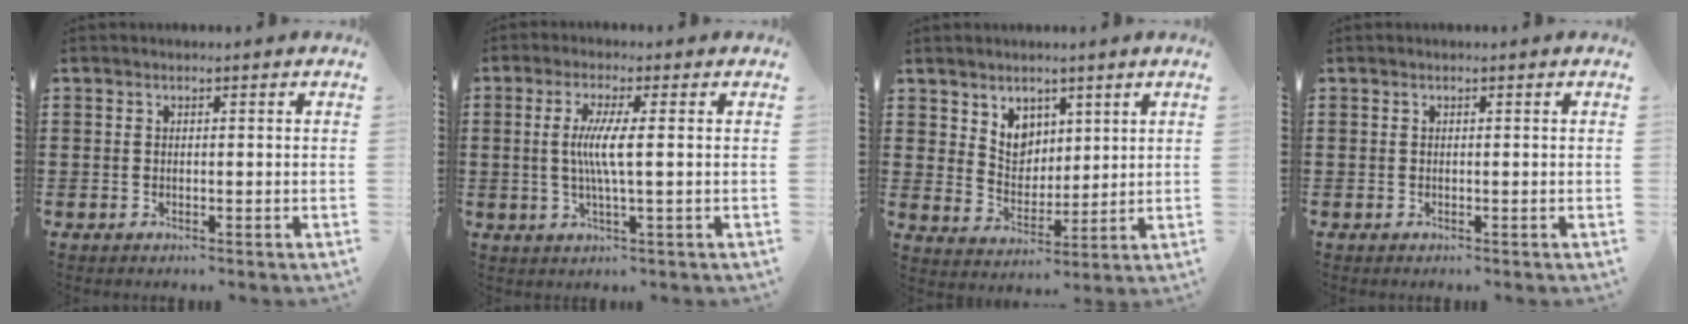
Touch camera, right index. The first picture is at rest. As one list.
[{"total": 5.3, "force": [0.2, 0.0, 5.3], "torque": [-0.105, -0.011, -0.002]}, {"total": 5.3, "force": [3.4, 3.9, 0.9], "torque": [-0.040, 0.003, 0.064]}, {"total": 0.0}]